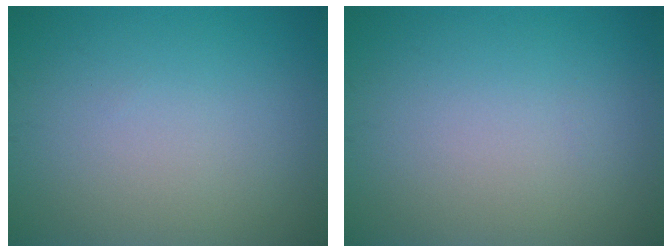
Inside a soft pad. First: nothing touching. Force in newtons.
{"total": 0.0}